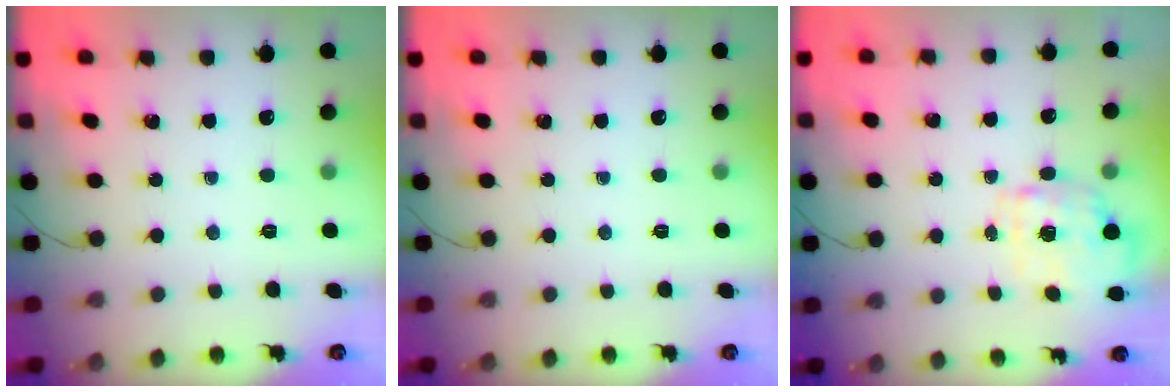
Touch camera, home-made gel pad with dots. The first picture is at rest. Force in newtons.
{"total": 0.0}
{"total": 5.8, "press": 5.6, "slide": 1.6}